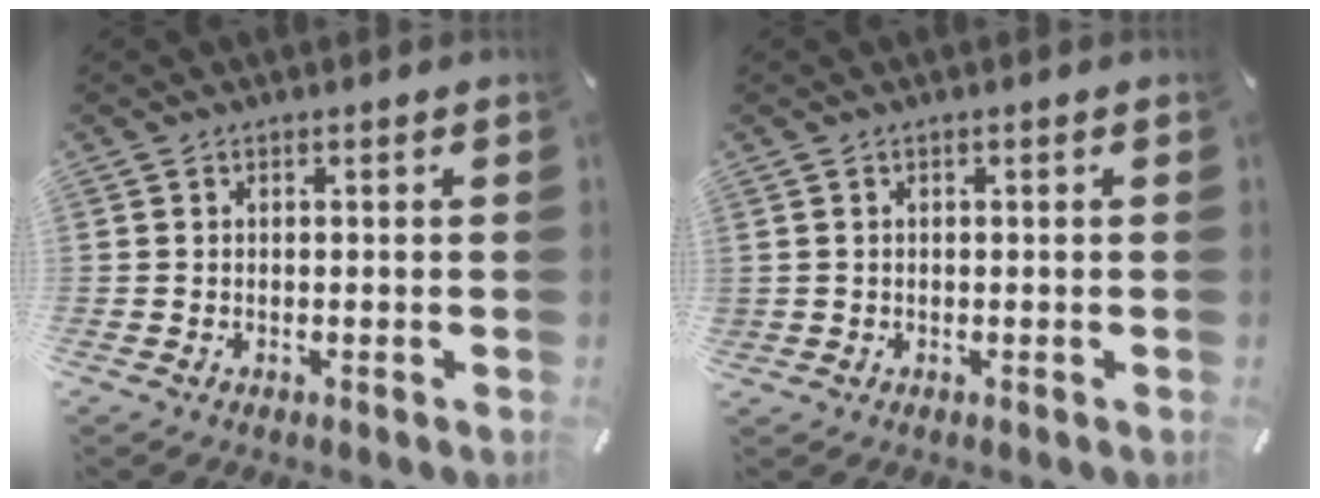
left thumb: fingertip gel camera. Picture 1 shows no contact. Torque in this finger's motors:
{"motor_torque": [0.76, 2.75, 1.86, -0.91, 0.57]}